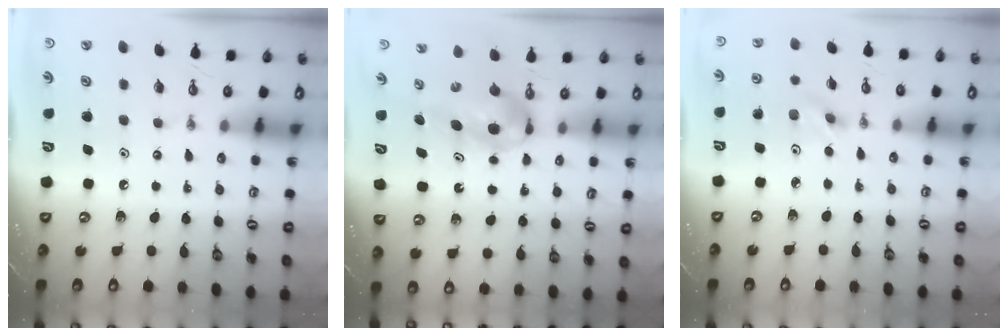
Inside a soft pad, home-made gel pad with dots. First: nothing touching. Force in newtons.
{"total": 6.0, "press": 5.3, "slide": 2.9}
{"total": 2.5, "press": 2.5, "slide": 0.5}